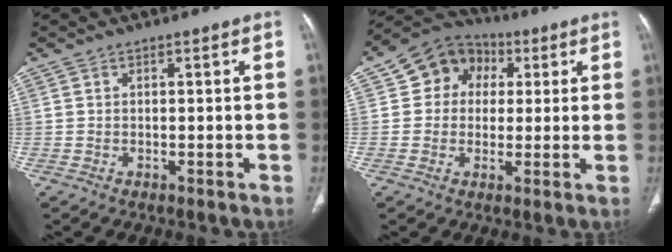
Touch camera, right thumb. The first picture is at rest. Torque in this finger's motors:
{"motor_torque": [-0.70, 1.14, -0.15, 0.17, -0.01]}